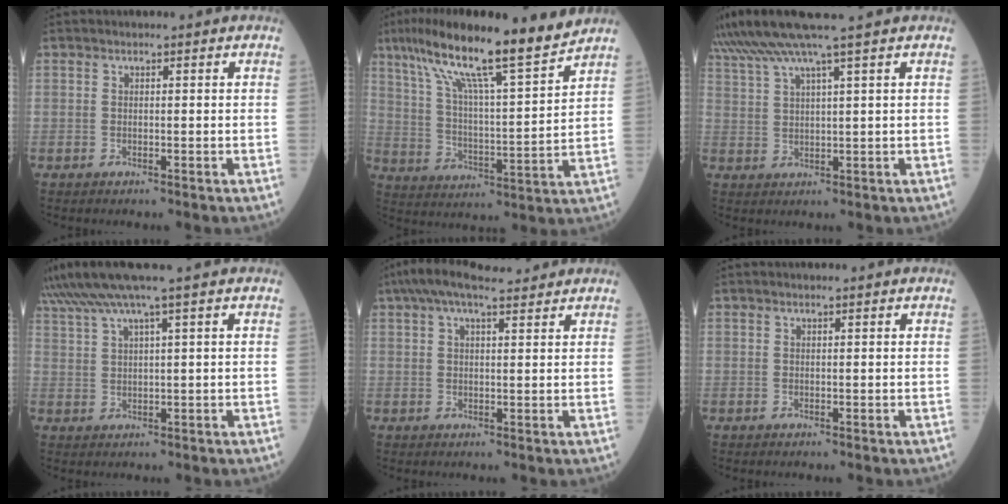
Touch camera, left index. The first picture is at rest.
{"total": 15.1, "force": [12.0, 0.1, 9.2], "torque": [-0.163, 0.010, 0.200]}
{"total": 9.7, "force": [7.9, -1.9, 5.3], "torque": [-0.098, 0.020, 0.143]}
{"total": 7.6, "force": [5.8, -1.9, 4.6], "torque": [-0.087, 0.024, 0.106]}
{"total": 8.8, "force": [7.2, 1.5, 4.7], "torque": [-0.086, 0.042, 0.115]}
{"total": 0.6, "force": [0.4, -0.1, 0.4], "torque": [-0.011, 0.001, 0.008]}